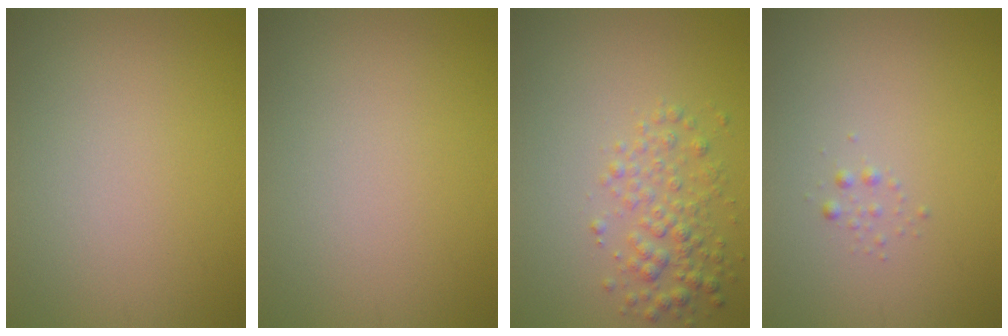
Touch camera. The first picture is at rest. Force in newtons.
{"total": 0.0}
{"total": 2.8, "press": 2.8, "slide": 0.1}
{"total": 0.6, "press": 0.6, "slide": 0.0}